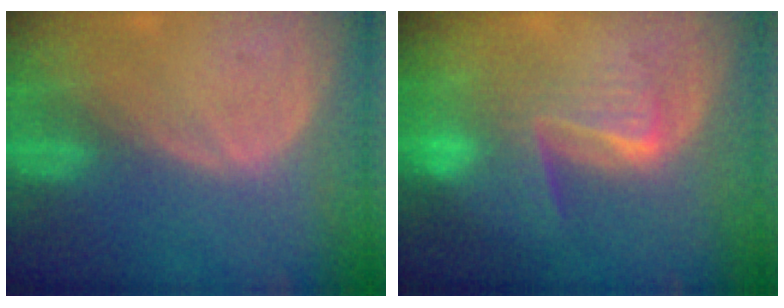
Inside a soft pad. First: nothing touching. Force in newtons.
{"total": 6.5, "press": 6.4, "slide": 1.2}